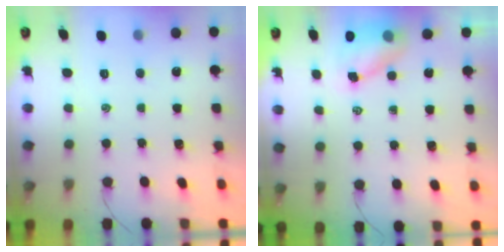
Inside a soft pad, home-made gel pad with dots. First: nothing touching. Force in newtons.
{"total": 5.6, "press": 5.5, "slide": 0.7}